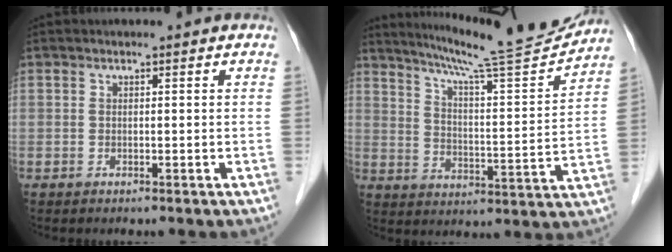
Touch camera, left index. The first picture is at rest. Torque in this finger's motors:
{"motor_torque": [0.71, -1.01, 0.04, 0.02]}